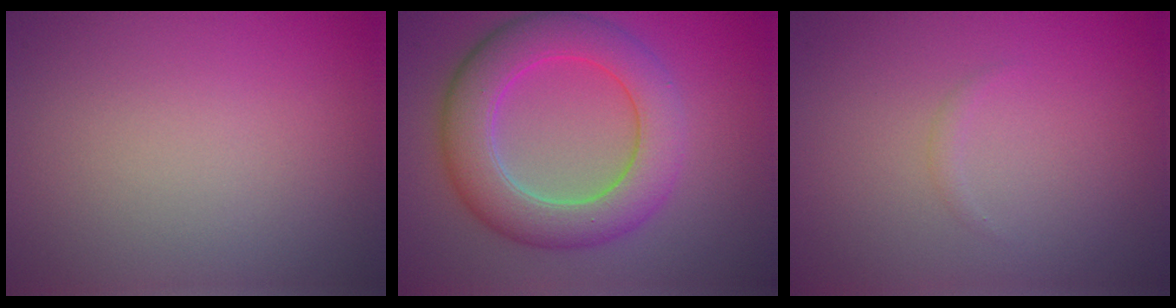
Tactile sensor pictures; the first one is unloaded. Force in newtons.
{"total": 7.4, "press": 7.4, "slide": 0.0}
{"total": 0.5, "press": 0.5, "slide": 0.0}